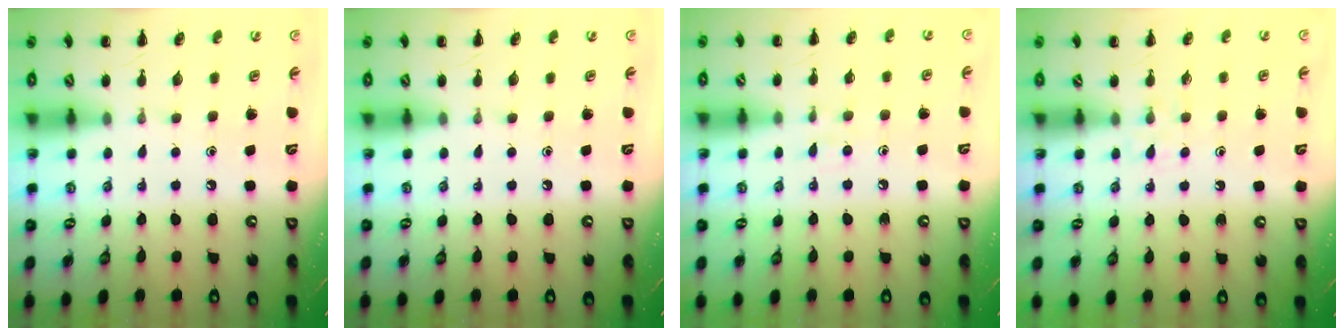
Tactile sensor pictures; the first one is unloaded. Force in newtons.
{"total": 0.0}
{"total": 4.3, "press": 3.8, "slide": 1.9}
{"total": 2.2, "press": 2.0, "slide": 1.0}